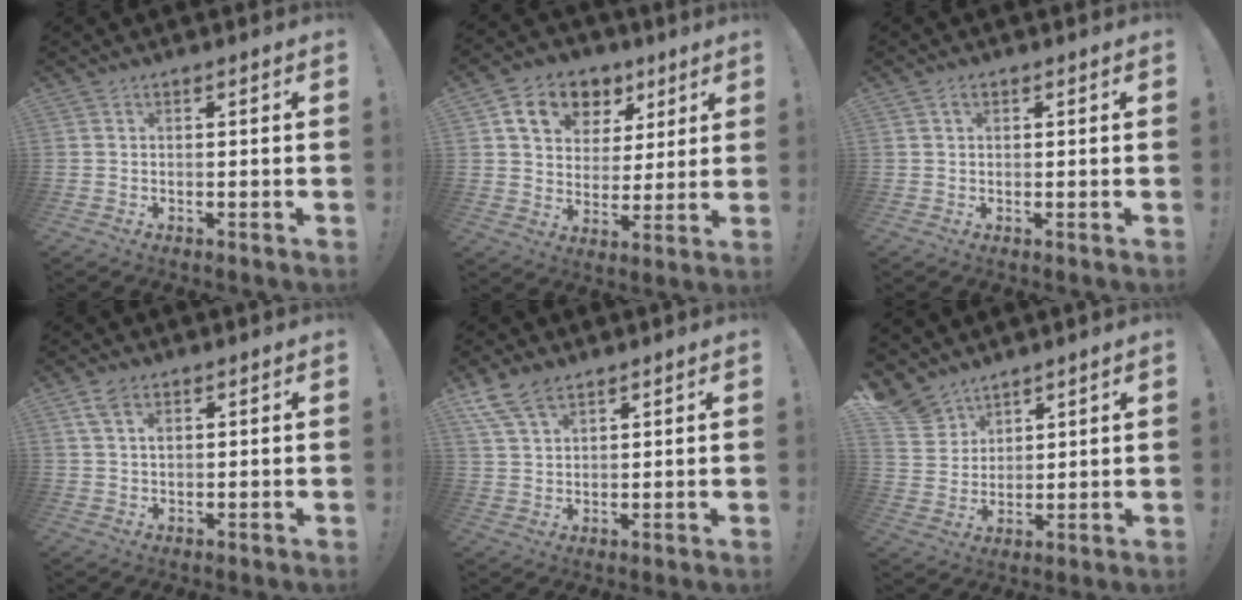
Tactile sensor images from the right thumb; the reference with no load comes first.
{"total": 13.0, "force": [6.7, 9.7, 5.4], "torque": [-0.087, -0.025, 0.130]}
{"total": 1.4, "force": [0.6, 0.9, 0.8], "torque": [-0.015, 0.002, 0.011]}
{"total": 3.8, "force": [1.9, 2.2, 2.3], "torque": [-0.036, -0.004, 0.034]}
{"total": 8.8, "force": [6.2, 4.6, 4.2], "torque": [-0.085, -0.020, 0.124]}
{"total": 8.3, "force": [6.7, 4.8, 0.8], "torque": [-0.028, -0.052, 0.135]}